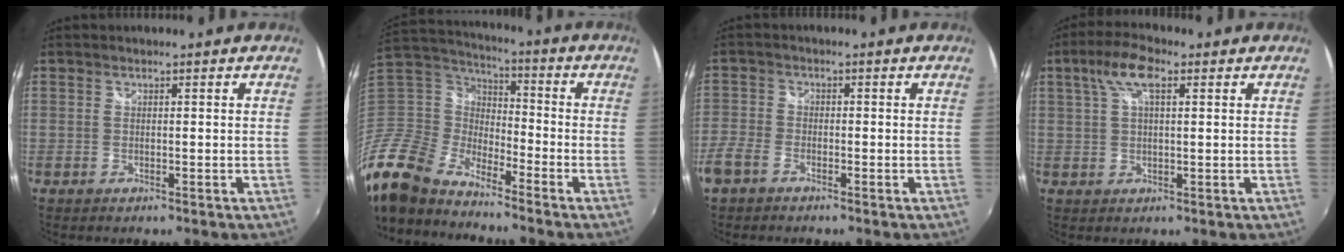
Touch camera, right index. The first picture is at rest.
{"total": 18.2, "force": [-13.9, 8.3, 8.3], "torque": [-0.210, -0.009, -0.284]}
{"total": 5.3, "force": [-3.5, 3.0, 2.5], "torque": [-0.069, 0.000, -0.078]}
{"total": 6.7, "force": [2.8, 2.5, 5.6], "torque": [-0.108, 0.018, 0.051]}